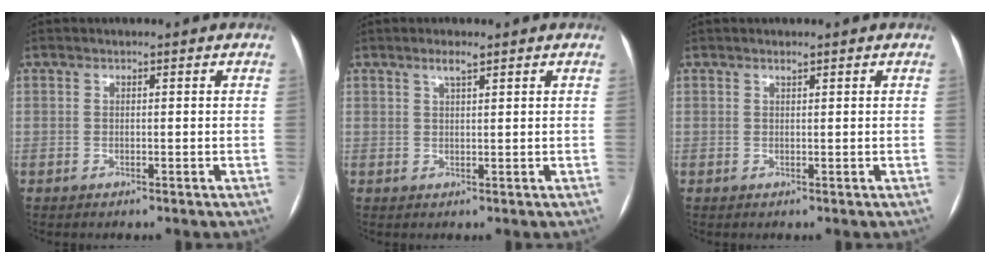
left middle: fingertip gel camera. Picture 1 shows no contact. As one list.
[{"total": 1.9, "force": [1.3, 0.1, 1.4], "torque": [-0.030, 0.002, 0.027]}, {"total": 0.5, "force": [0.4, 0.0, 0.3], "torque": [-0.010, 0.000, 0.010]}]